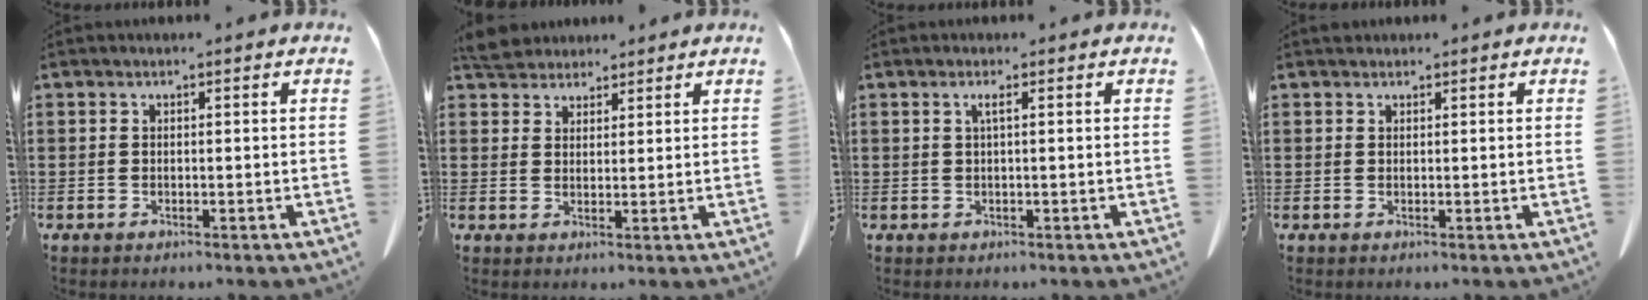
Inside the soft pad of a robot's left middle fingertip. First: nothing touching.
{"total": 4.3, "force": [4.0, 1.3, 0.7], "torque": [-0.028, -0.004, 0.079]}
{"total": 1.3, "force": [0.3, -0.1, 1.3], "torque": [-0.025, -0.002, 0.006]}
{"total": 0.7, "force": [0.7, 0.3, 0.1], "torque": [-0.003, -0.001, 0.014]}